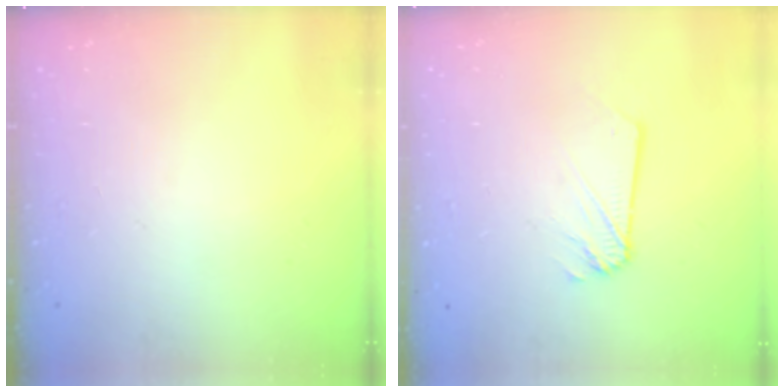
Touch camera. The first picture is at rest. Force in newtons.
{"total": 1.2, "press": 1.2, "slide": 0.1}